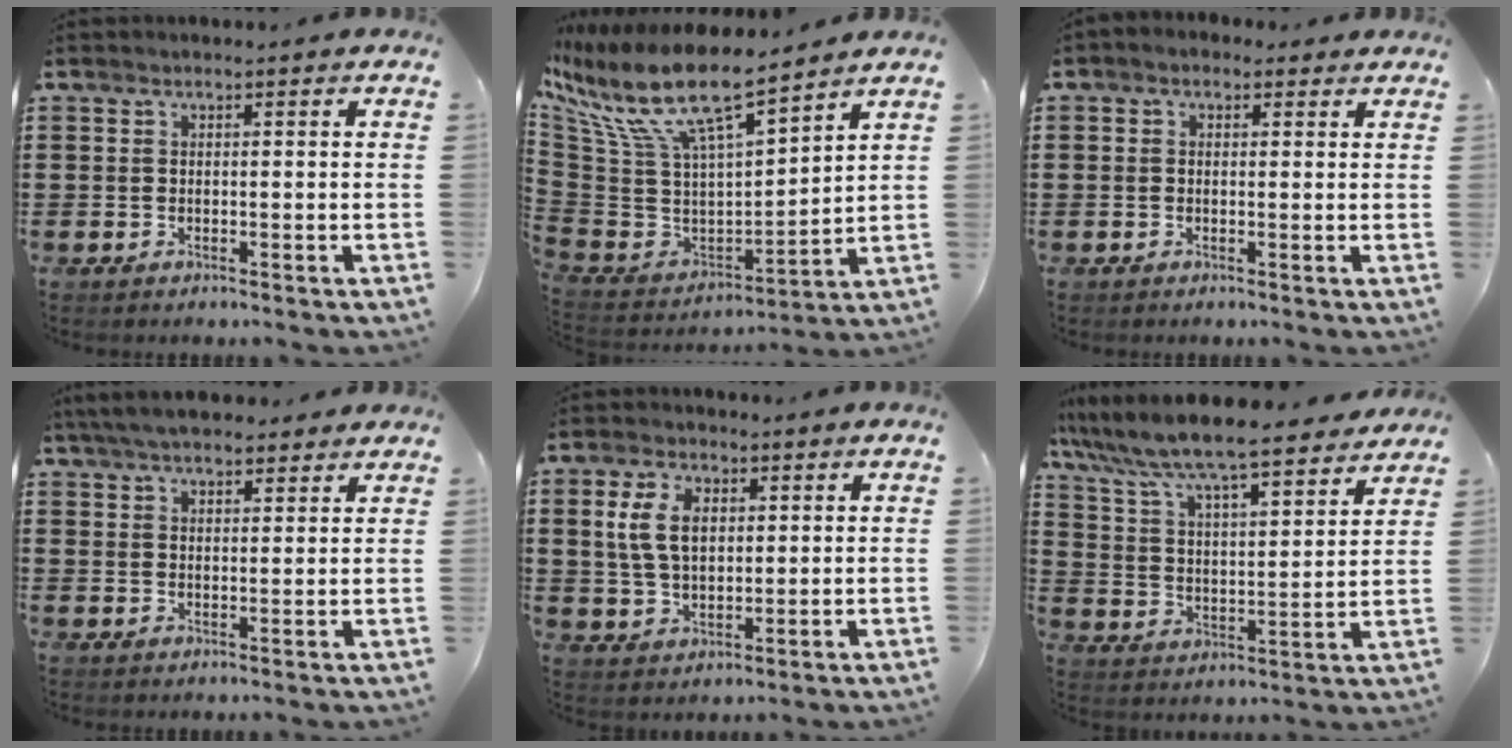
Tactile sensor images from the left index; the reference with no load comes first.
{"total": 13.2, "force": [8.4, 3.7, 9.5], "torque": [-0.224, -0.056, 0.140]}
{"total": 1.2, "force": [0.2, 1.0, 0.5], "torque": [-0.014, 0.005, 0.002]}
{"total": 5.1, "force": [4.6, 1.1, 1.9], "torque": [-0.049, -0.003, 0.086]}
{"total": 7.0, "force": [1.7, 4.2, 5.2], "torque": [-0.120, 0.005, 0.024]}
{"total": 7.6, "force": [7.1, 0.2, 2.6], "torque": [-0.083, -0.050, 0.117]}